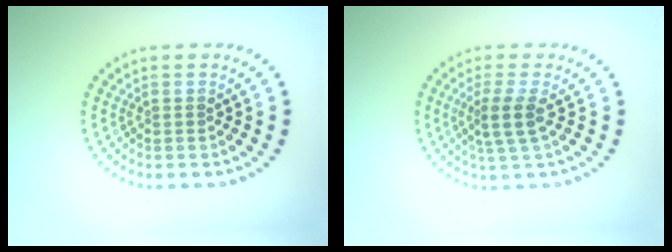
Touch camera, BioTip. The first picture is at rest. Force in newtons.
{"total": 2.5, "press": 2.0, "slide": 1.6}